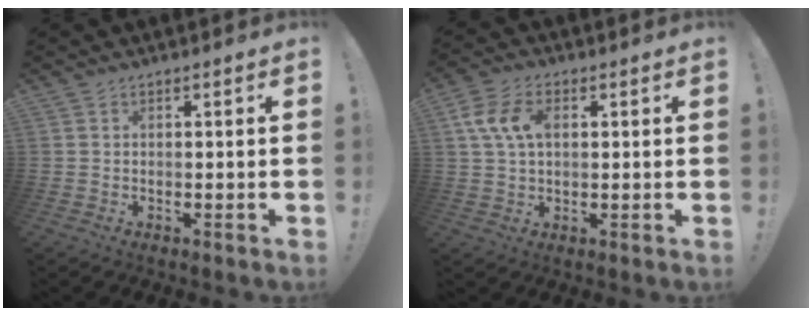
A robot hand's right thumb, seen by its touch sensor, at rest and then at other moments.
{"total": 9.2, "force": [2.1, 5.8, 6.8], "torque": [-0.138, 0.014, 0.041]}